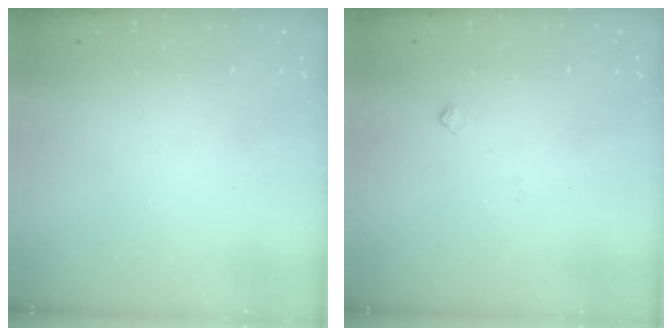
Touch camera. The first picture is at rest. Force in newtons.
{"total": 2.5, "press": 2.4, "slide": 0.4}